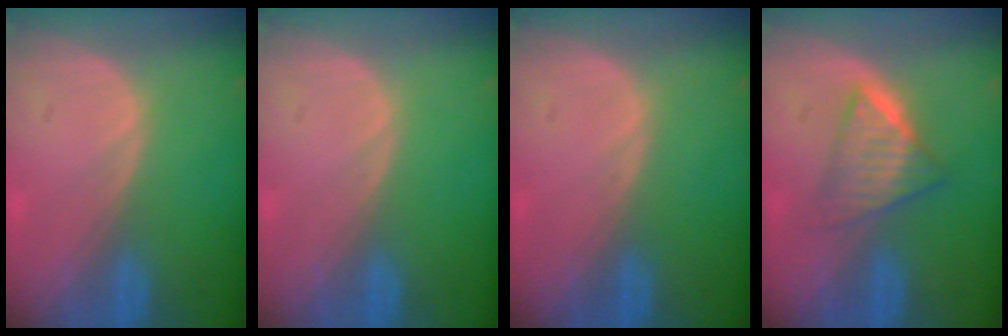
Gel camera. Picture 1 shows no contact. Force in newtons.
{"total": 0.0}
{"total": 0.0}
{"total": 6.2, "press": 5.3, "slide": 3.3}